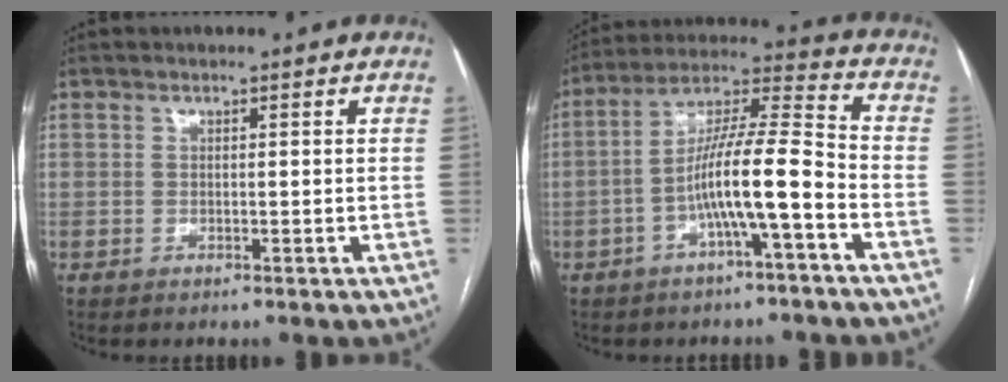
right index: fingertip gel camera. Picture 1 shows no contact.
{"total": 12.0, "force": [-4.1, 0.7, 11.2], "torque": [-0.202, 0.025, -0.074]}